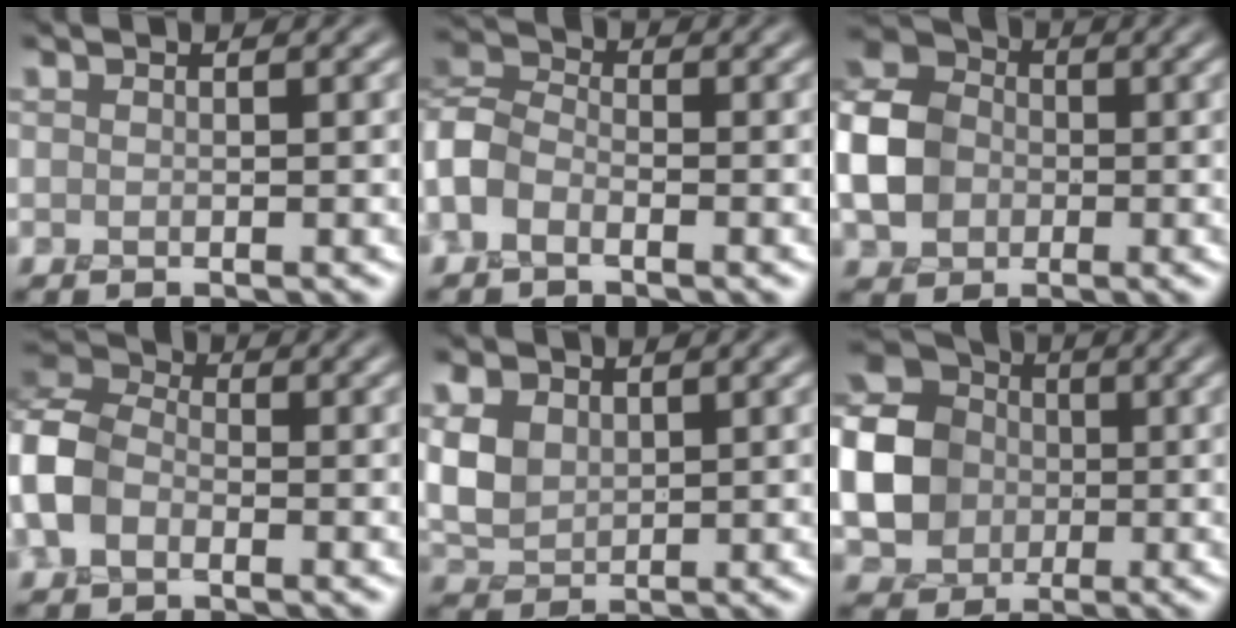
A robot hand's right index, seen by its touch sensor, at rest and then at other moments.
{"total": 3.7, "force": [-2.0, 2.1, 2.2], "torque": [-0.051, 0.012, -0.055]}
{"total": 6.4, "force": [-1.3, 5.3, 3.5], "torque": [-0.085, 0.005, -0.037]}
{"total": 6.4, "force": [-2.1, 4.5, 4.1], "torque": [-0.111, 0.008, -0.058]}
{"total": 3.8, "force": [1.1, 2.8, 2.3], "torque": [-0.065, 0.004, 0.022]}
{"total": 15.0, "force": [0.4, 13.8, 5.7], "torque": [-0.175, 0.012, -0.036]}